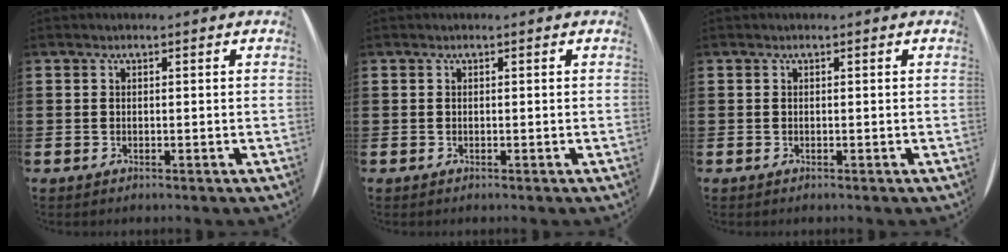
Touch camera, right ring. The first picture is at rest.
{"total": 0.0}
{"total": 0.0}